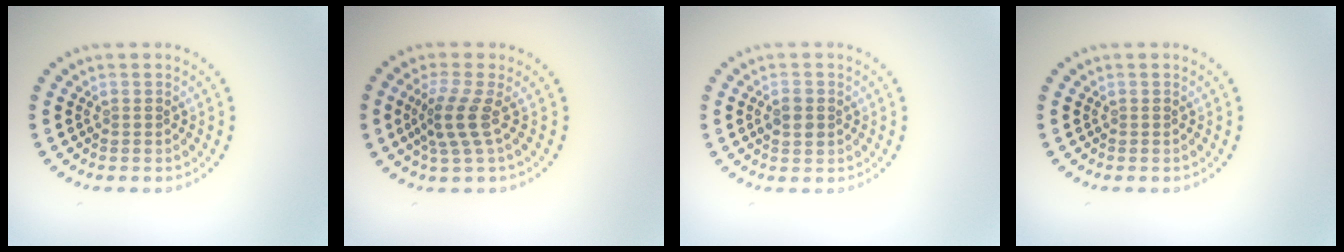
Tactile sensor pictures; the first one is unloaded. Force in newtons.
{"total": 2.9, "press": 2.2, "slide": 2.0}
{"total": 1.6, "press": 1.6, "slide": 0.0}
{"total": 0.0}